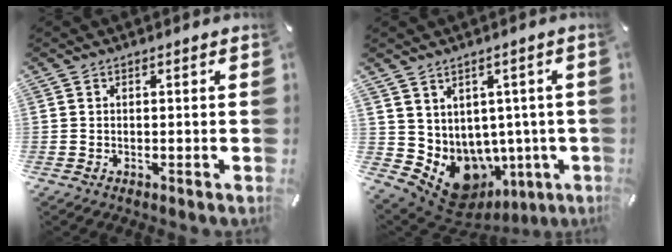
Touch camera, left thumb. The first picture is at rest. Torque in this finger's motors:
{"motor_torque": [0.88, 0.65, 0.22, -0.03, 0.11]}